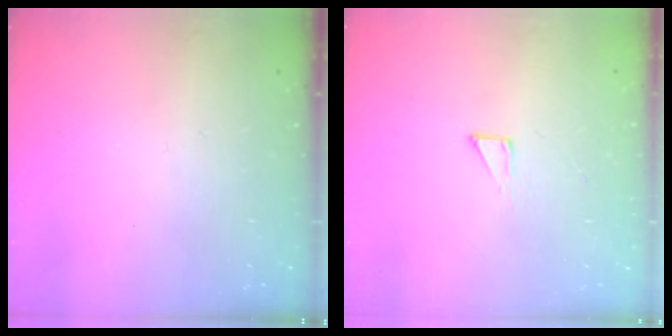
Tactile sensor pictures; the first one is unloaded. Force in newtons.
{"total": 3.3, "press": 3.3, "slide": 0.3}